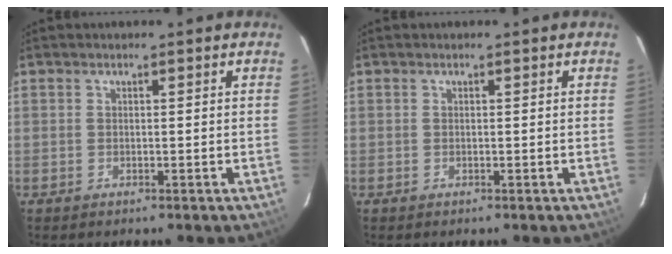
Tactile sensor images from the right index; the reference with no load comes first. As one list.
[{"total": 0.0}]